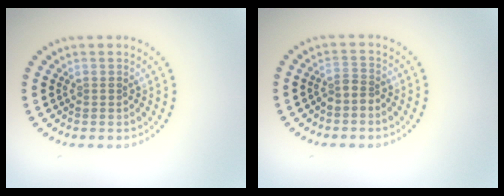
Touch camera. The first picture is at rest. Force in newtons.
{"total": 1.6, "press": 1.3, "slide": 1.0}